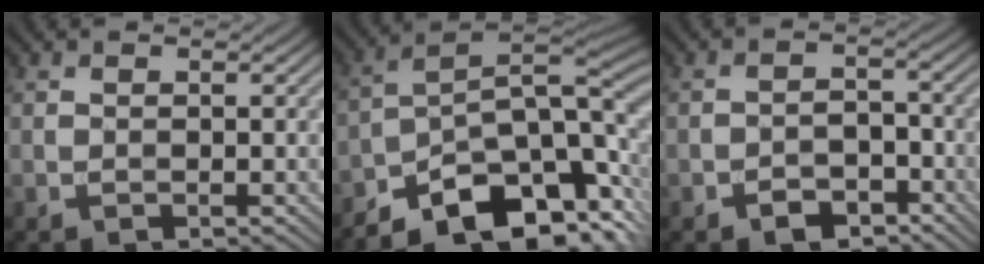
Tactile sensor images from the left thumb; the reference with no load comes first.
{"total": 16.0, "force": [-8.3, 7.5, 11.5], "torque": [-0.181, -0.021, -0.126]}
{"total": 4.1, "force": [-2.7, 2.4, 1.9], "torque": [-0.027, 0.003, -0.049]}